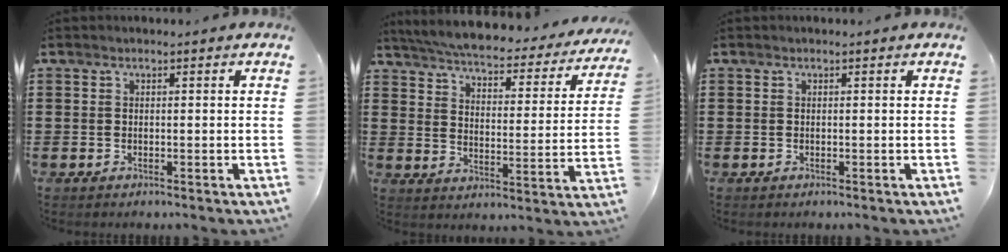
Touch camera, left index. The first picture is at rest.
{"total": 4.8, "force": [4.5, -0.1, 1.7], "torque": [-0.057, -0.038, 0.072]}
{"total": 0.0}